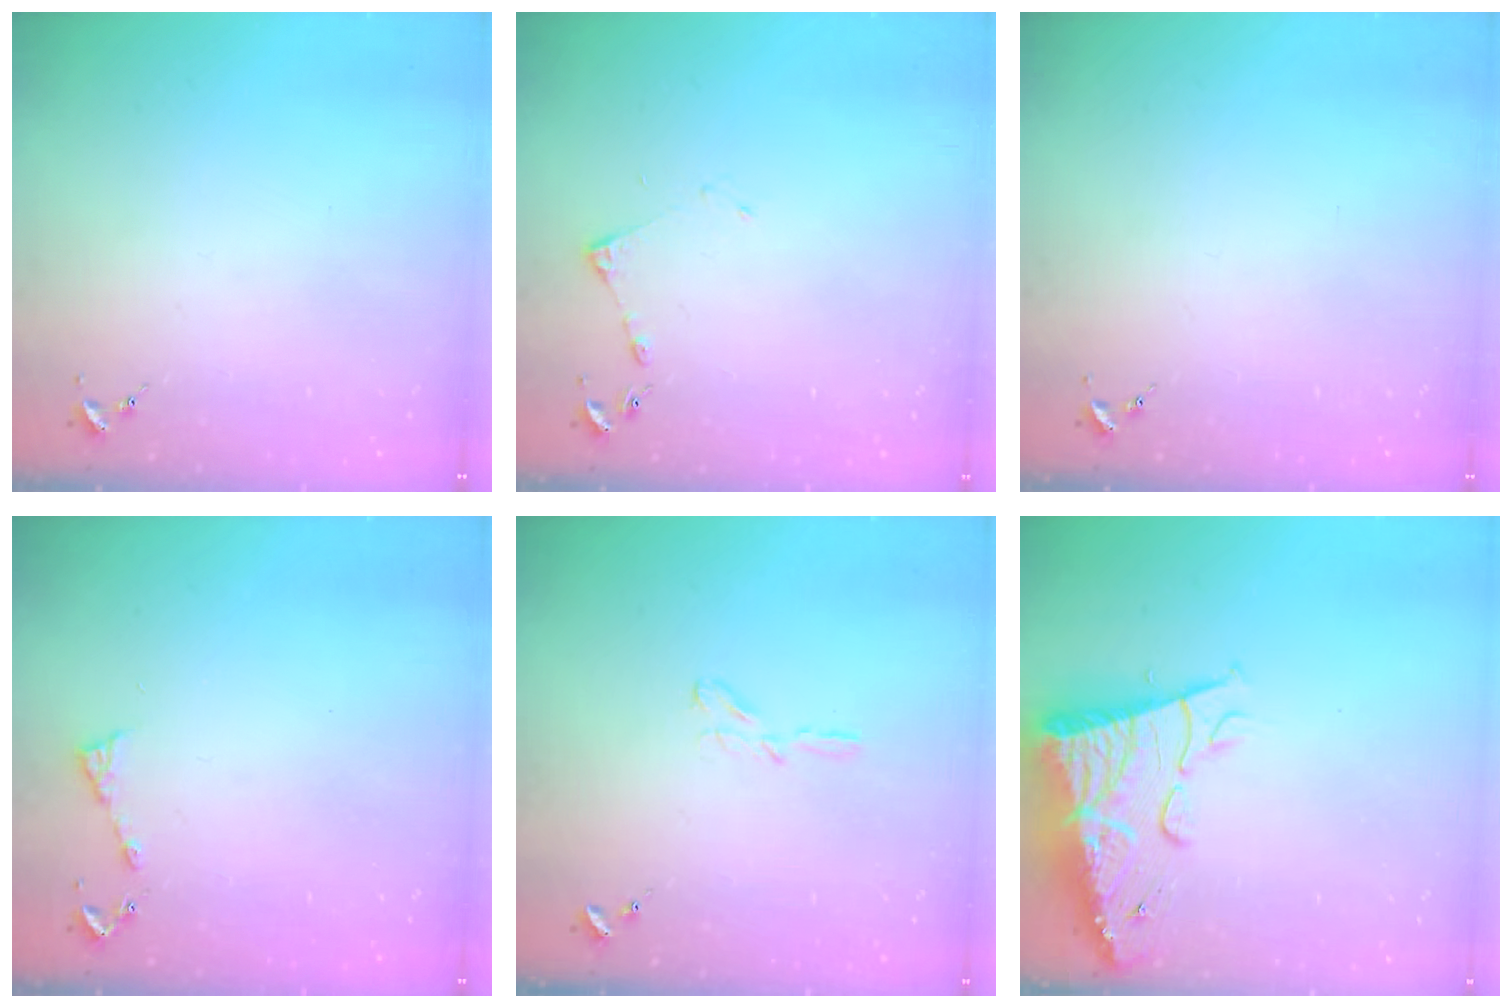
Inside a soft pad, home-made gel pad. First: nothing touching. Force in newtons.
{"total": 4.1, "press": 4.1, "slide": 0.5}
{"total": 0.0}
{"total": 5.6, "press": 5.6, "slide": 0.7}
{"total": 3.8, "press": 3.8, "slide": 0.3}
{"total": 16.3, "press": 16.3, "slide": 1.7}